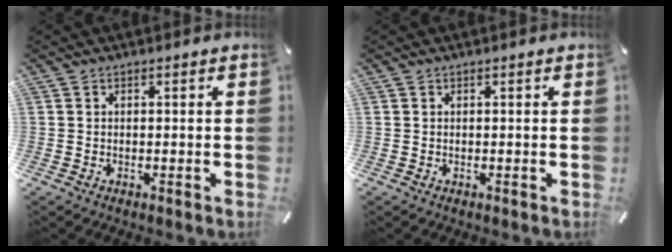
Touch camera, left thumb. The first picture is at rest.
{"total": 0.0}